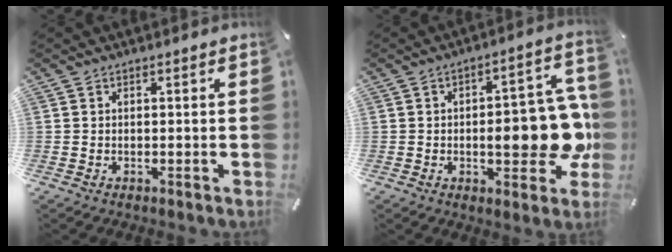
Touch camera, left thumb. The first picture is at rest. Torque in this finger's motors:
{"motor_torque": [1.04, 2.16, 1.65, 0.24, 0.25]}